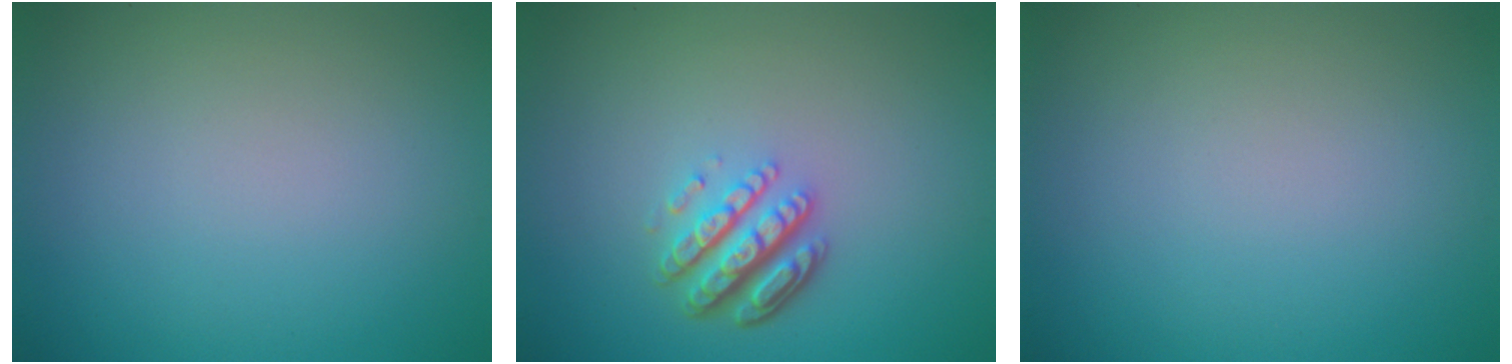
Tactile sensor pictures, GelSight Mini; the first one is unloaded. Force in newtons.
{"total": 4.5, "press": 3.3, "slide": 3.1}
{"total": 0.0}